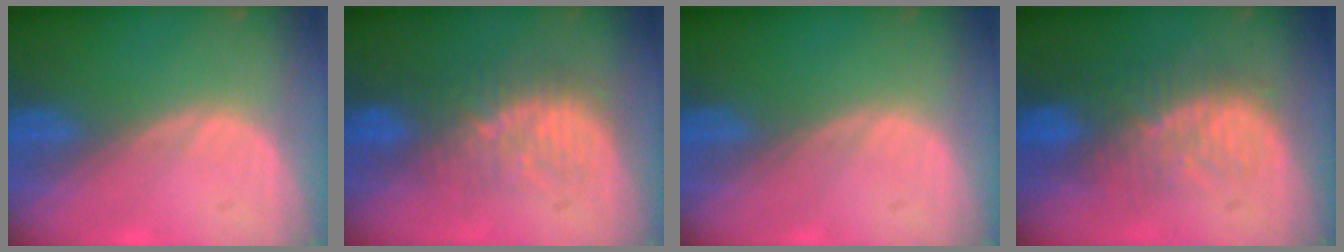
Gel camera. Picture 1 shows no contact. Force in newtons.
{"total": 8.1, "press": 7.6, "slide": 2.6}
{"total": 0.0}
{"total": 10.0, "press": 8.5, "slide": 5.2}